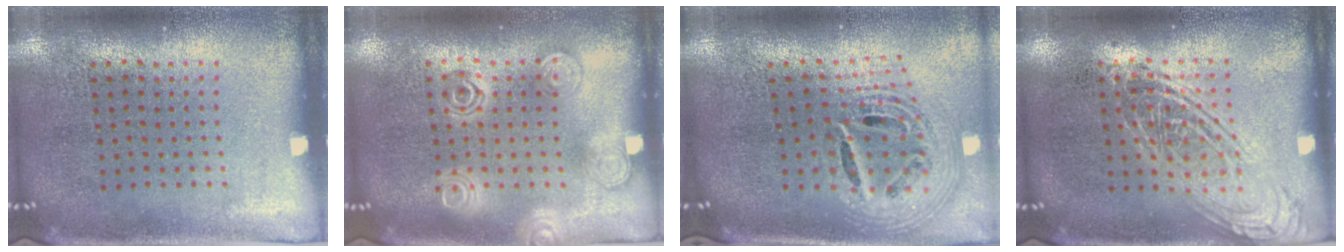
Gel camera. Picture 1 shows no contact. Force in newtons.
{"total": 1.3, "press": 1.3, "slide": 0.1}
{"total": 2.8, "press": 1.9, "slide": 2.0}
{"total": 2.1, "press": 2.1, "slide": 0.1}